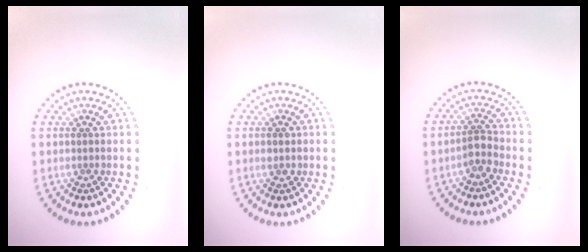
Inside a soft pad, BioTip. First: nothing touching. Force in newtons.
{"total": 1.3, "press": 1.3, "slide": 0.1}
{"total": 1.9, "press": 1.6, "slide": 1.0}